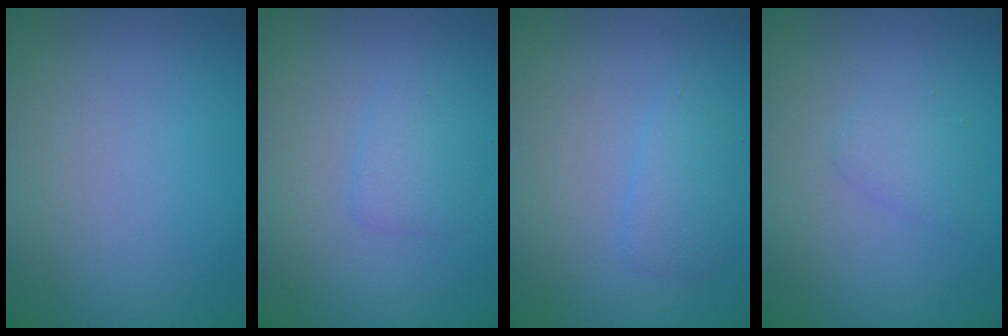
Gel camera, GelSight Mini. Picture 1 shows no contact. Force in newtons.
{"total": 1.5, "press": 1.5, "slide": 0.1}
{"total": 1.4, "press": 1.4, "slide": 0.2}
{"total": 1.4, "press": 1.4, "slide": 0.0}